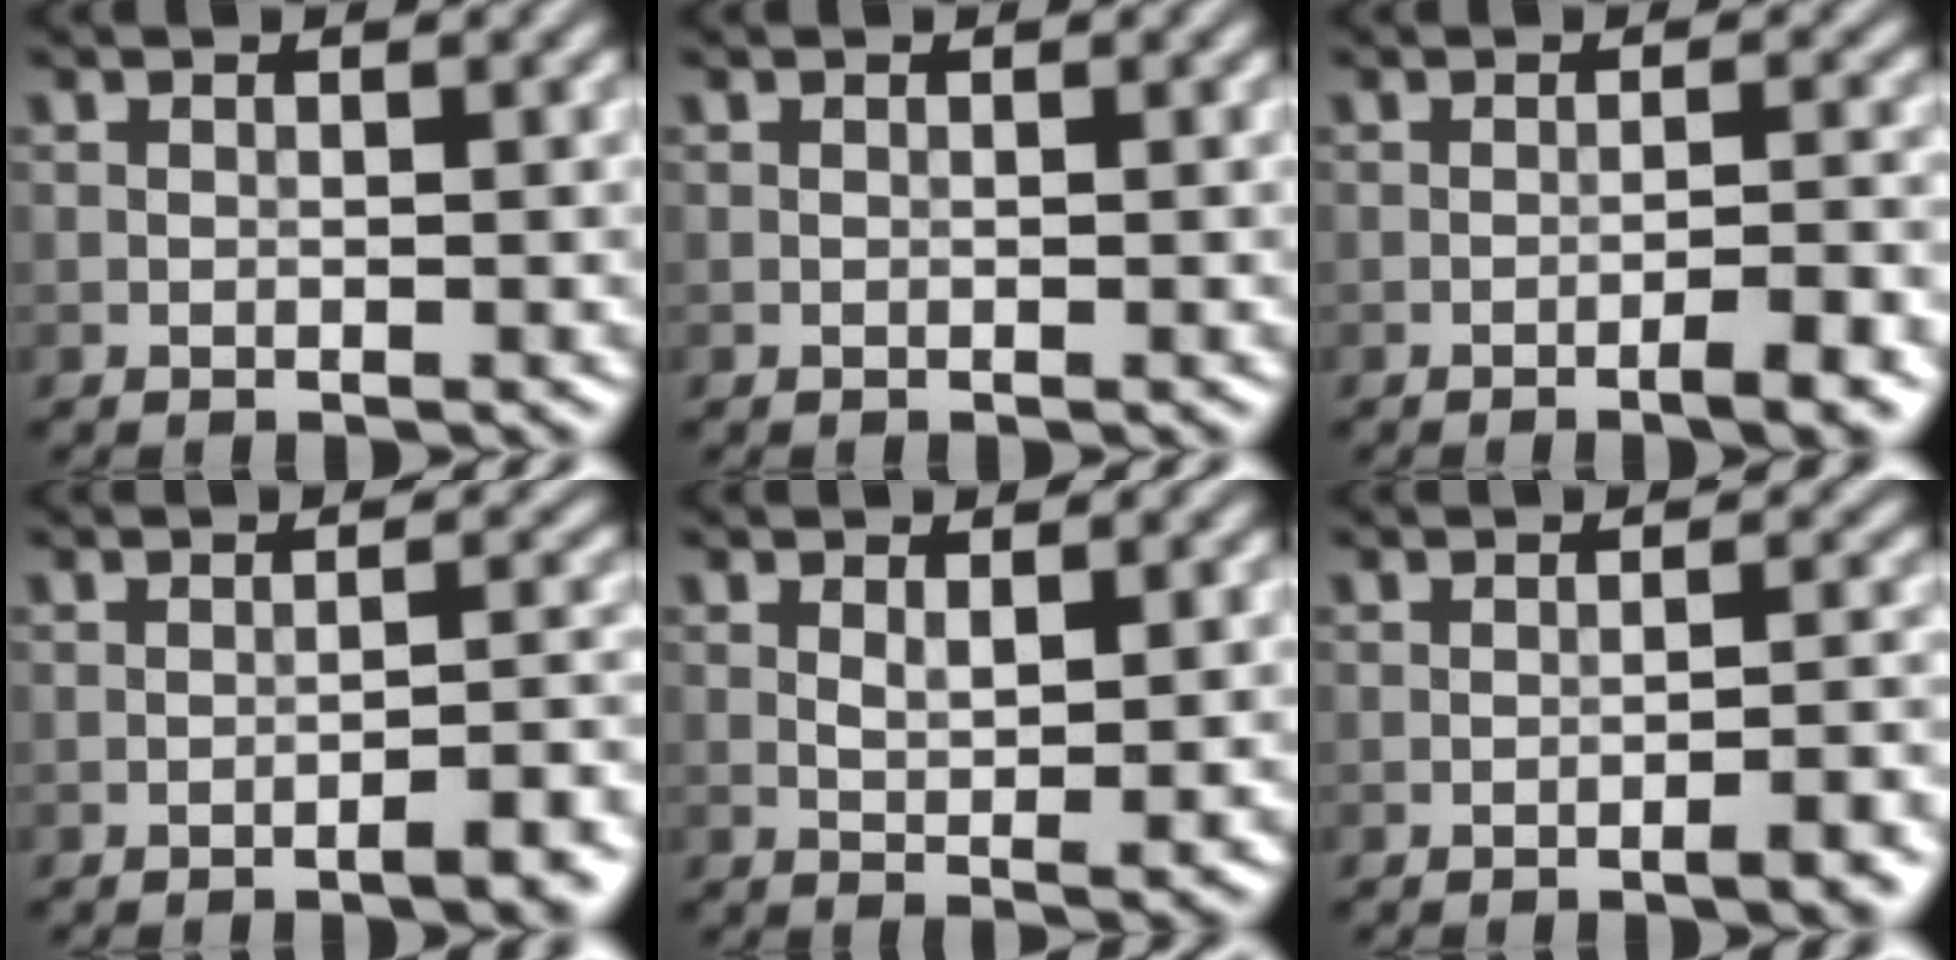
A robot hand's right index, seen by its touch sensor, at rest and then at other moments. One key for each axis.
{"total": 0.0}
{"total": 3.8, "fx": -1.9, "fy": 0.7, "fz": 3.2, "tx": -0.044, "ty": 0.008, "tz": -0.034}
{"total": 3.3, "fx": -1.9, "fy": 0.6, "fz": 2.5, "tx": -0.032, "ty": 0.012, "tz": -0.034}
{"total": 2.0, "fx": 0.6, "fy": 0.5, "fz": 1.8, "tx": -0.035, "ty": -0.005, "tz": 0.015}
{"total": 3.0, "fx": -1.6, "fy": 0.5, "fz": 2.5, "tx": -0.032, "ty": 0.010, "tz": -0.030}